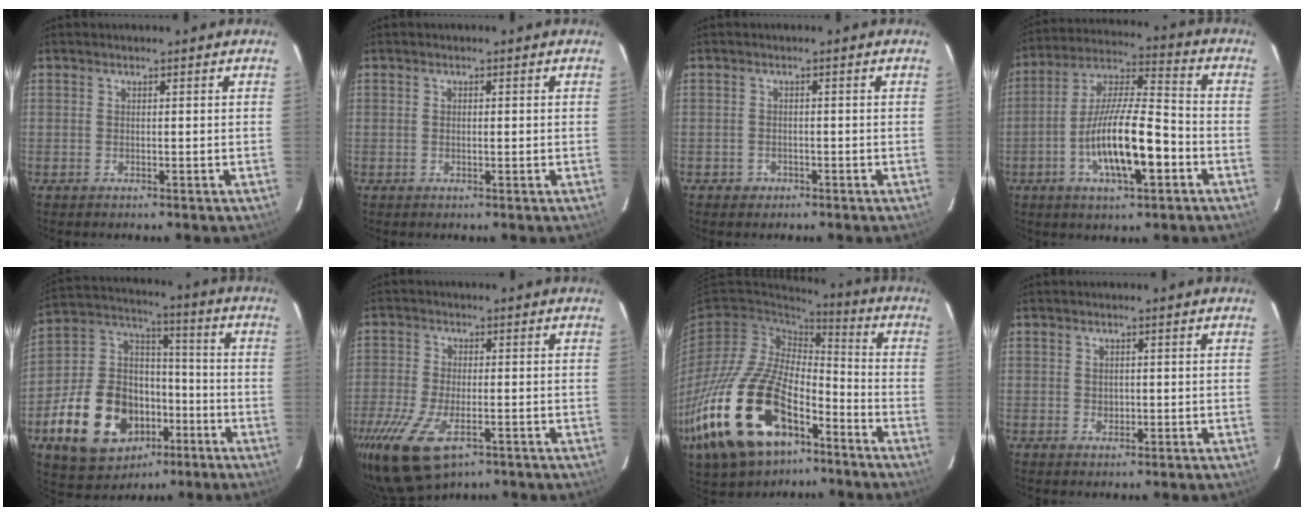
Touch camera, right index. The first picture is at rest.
{"total": 0.7, "force": [0.0, 0.3, 0.7], "torque": [-0.012, 0.003, -0.001]}
{"total": 2.1, "force": [-1.2, 1.7, 0.3], "torque": [-0.011, 0.004, -0.014]}
{"total": 15.8, "force": [-5.4, 4.2, 14.3], "torque": [-0.270, 0.000, -0.097]}
{"total": 21.6, "force": [-9.2, 14.8, 12.7], "torque": [-0.290, 0.034, -0.130]}
{"total": 12.4, "force": [-7.0, 5.4, 8.8], "torque": [-0.203, -0.040, -0.124]}
{"total": 26.0, "force": [-13.2, 13.7, 17.7], "torque": [-0.370, -0.015, -0.225]}
{"total": 1.5, "force": [0.0, 1.3, 0.7], "torque": [-0.010, 0.002, 0.000]}